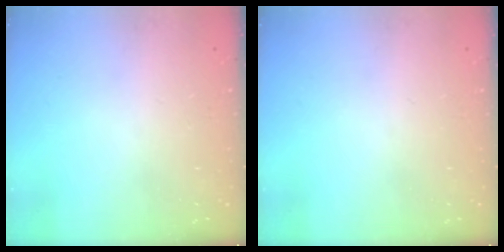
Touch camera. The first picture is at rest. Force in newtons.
{"total": 0.0}